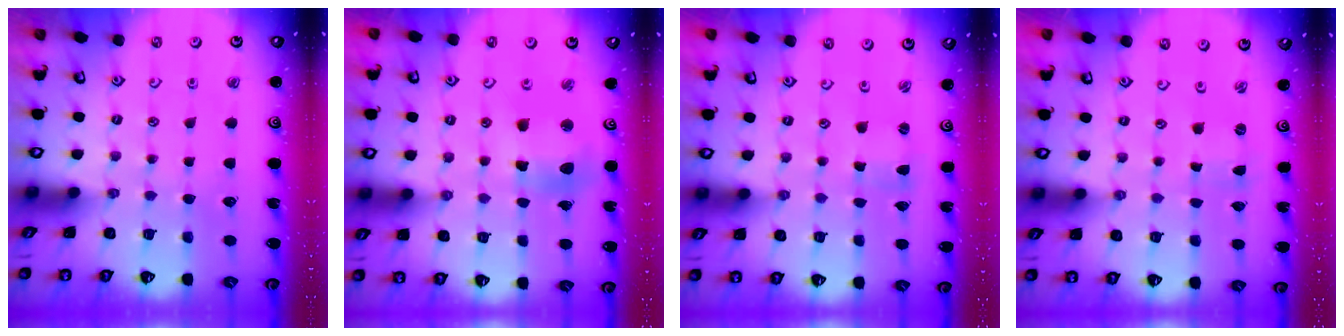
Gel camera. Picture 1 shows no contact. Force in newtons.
{"total": 10.0, "press": 9.5, "slide": 3.2}
{"total": 1.2, "press": 1.2, "slide": 0.1}
{"total": 0.0}